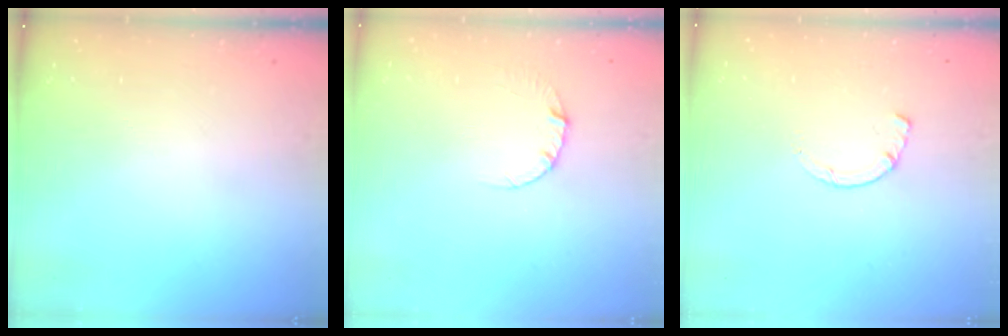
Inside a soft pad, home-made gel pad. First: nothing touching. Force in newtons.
{"total": 3.4, "press": 3.4, "slide": 0.4}
{"total": 1.8, "press": 1.7, "slide": 0.3}